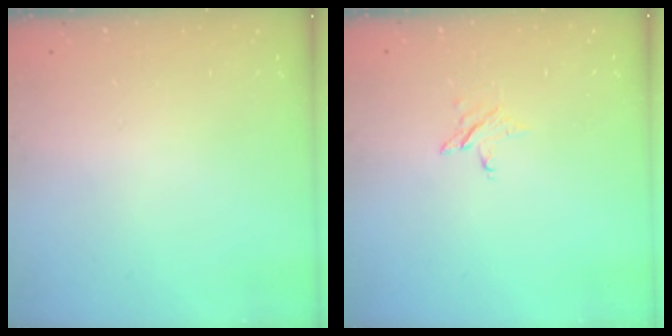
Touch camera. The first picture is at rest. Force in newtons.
{"total": 2.8, "press": 2.8, "slide": 0.3}